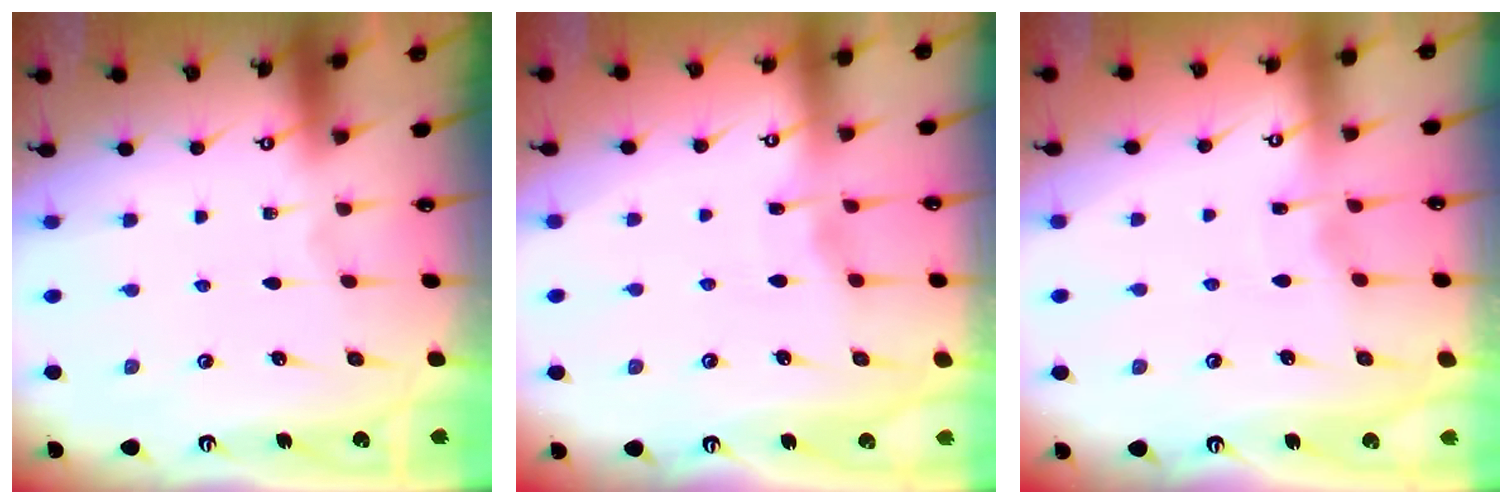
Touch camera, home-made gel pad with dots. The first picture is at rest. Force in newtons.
{"total": 3.7, "press": 3.6, "slide": 0.4}
{"total": 3.4, "press": 3.4, "slide": 0.4}